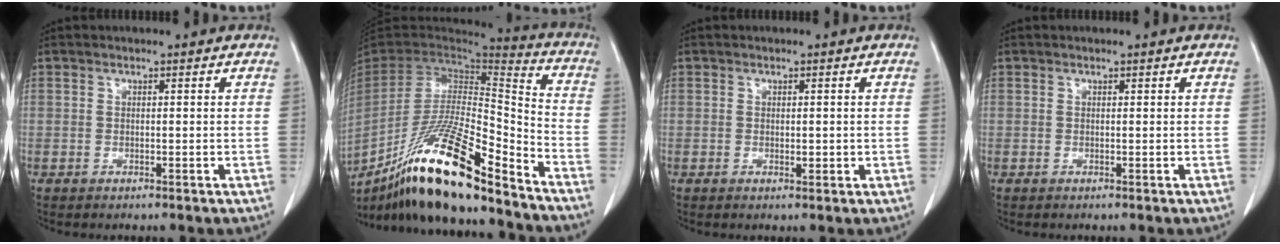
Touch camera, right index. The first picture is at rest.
{"total": 23.4, "force": [-16.6, 2.8, 16.3], "torque": [-0.302, -0.034, -0.300]}
{"total": 1.2, "force": [0.0, 0.8, 0.9], "torque": [-0.011, -0.002, 0.002]}
{"total": 0.0}